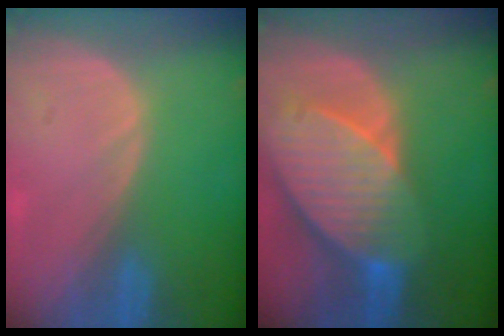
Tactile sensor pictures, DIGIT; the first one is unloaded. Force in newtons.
{"total": 10.7, "press": 9.4, "slide": 5.1}